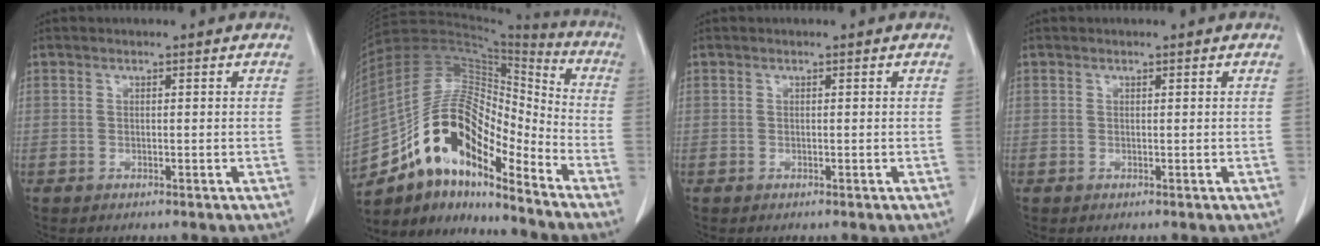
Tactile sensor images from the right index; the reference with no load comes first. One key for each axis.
{"total": 16.7, "fx": -11.1, "fy": 5.5, "fz": 11.2, "tx": -0.201, "ty": 0.046, "tz": -0.193}
{"total": 0.0}
{"total": 0.0}